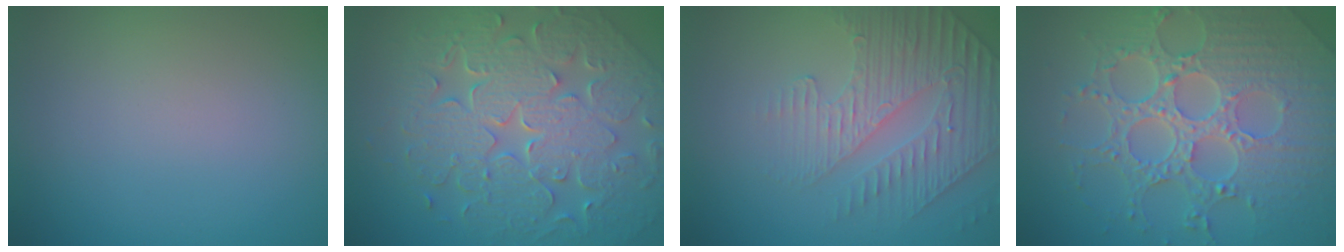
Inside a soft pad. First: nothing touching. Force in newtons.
{"total": 9.8, "press": 7.0, "slide": 6.8}
{"total": 4.5, "press": 3.5, "slide": 2.9}
{"total": 8.2, "press": 6.0, "slide": 5.6}